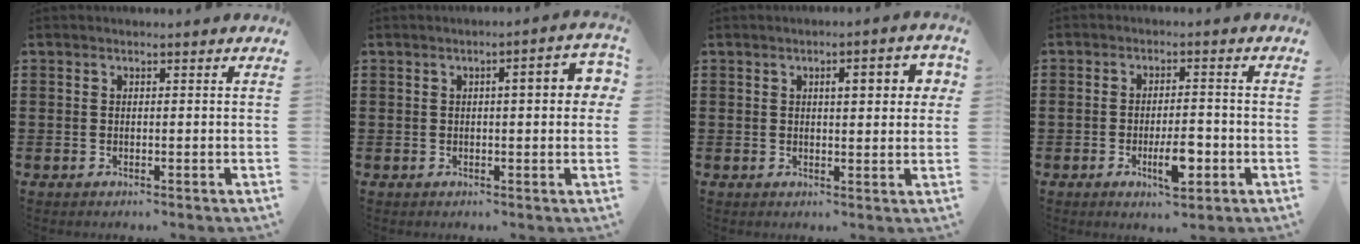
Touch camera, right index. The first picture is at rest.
{"total": 4.2, "force": [0.6, 0.9, 4.1], "torque": [-0.059, 0.001, 0.003]}
{"total": 4.0, "force": [1.0, 1.1, 3.8], "torque": [-0.057, 0.001, 0.009]}
{"total": 5.8, "force": [-2.0, 1.8, 5.1], "torque": [-0.089, 0.002, -0.032]}